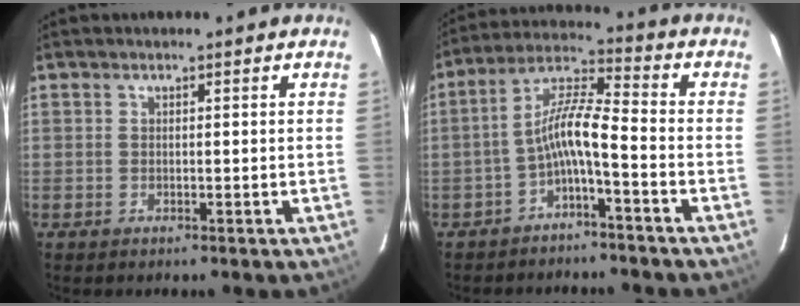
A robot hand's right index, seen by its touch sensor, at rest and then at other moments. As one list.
[{"total": 7.4, "force": [-3.4, 0.9, 6.5], "torque": [-0.152, 0.020, -0.064]}]